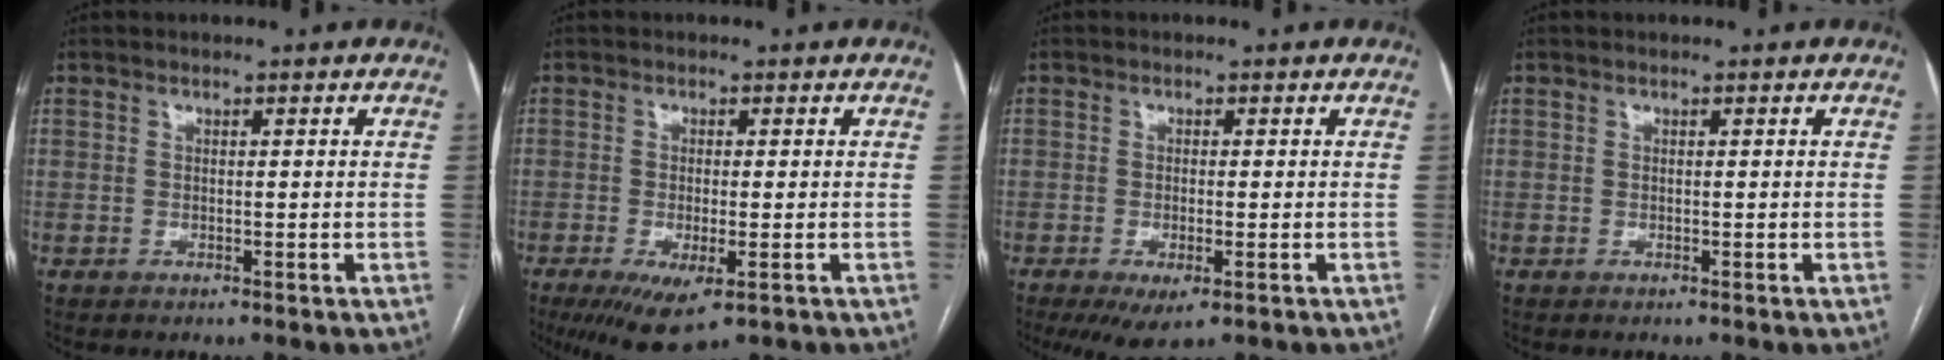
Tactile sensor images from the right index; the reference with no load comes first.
{"total": 7.1, "force": [-3.5, 1.7, 5.9], "torque": [-0.098, -0.020, -0.051]}
{"total": 4.9, "force": [-2.4, 1.1, 4.1], "torque": [-0.065, -0.013, -0.034]}
{"total": 0.0}